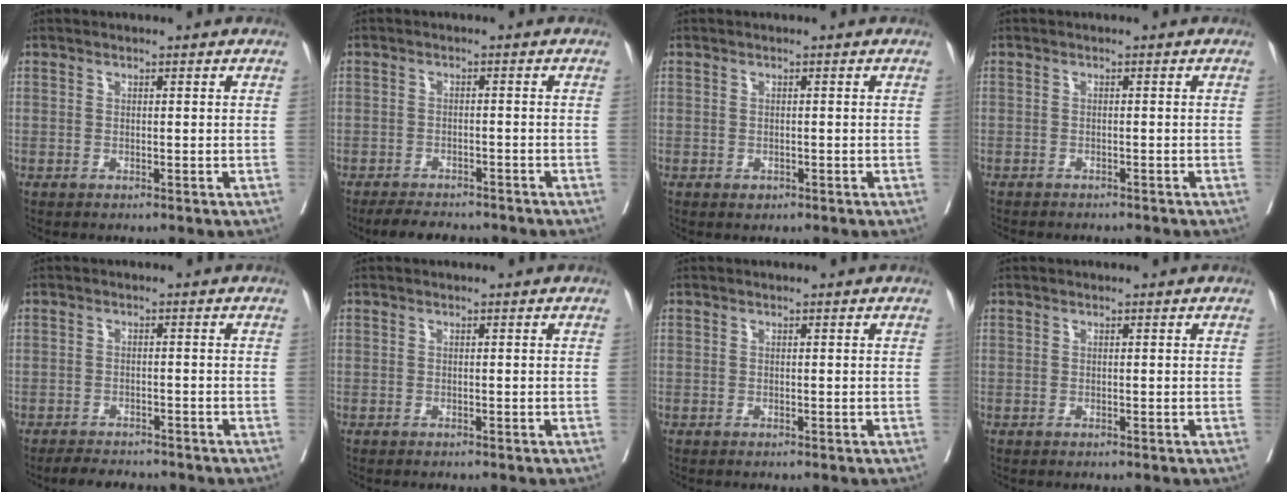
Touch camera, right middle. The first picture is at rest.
{"total": 6.5, "force": [-5.8, 1.9, 2.1], "torque": [-0.029, -0.007, -0.085]}
{"total": 0.8, "force": [-0.4, 0.6, 0.3], "torque": [-0.006, 0.002, -0.002]}
{"total": 5.9, "force": [-5.3, 1.3, 2.2], "torque": [-0.025, -0.005, -0.069]}
{"total": 4.9, "force": [-4.5, 1.4, 1.3], "torque": [-0.019, -0.008, -0.068]}
{"total": 0.9, "force": [-0.8, 0.2, 0.3], "torque": [-0.006, -0.002, -0.013]}
{"total": 0.0}
{"total": 0.0}